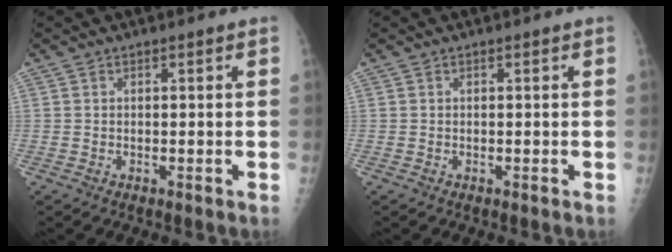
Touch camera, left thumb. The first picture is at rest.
{"total": 0.0}